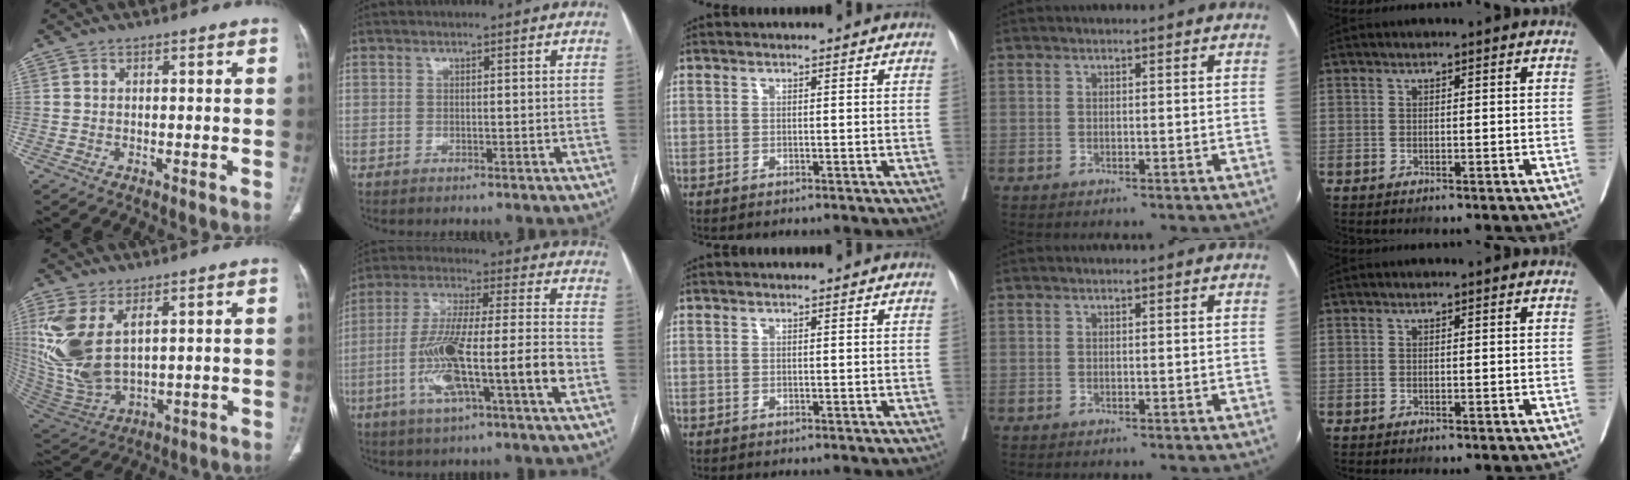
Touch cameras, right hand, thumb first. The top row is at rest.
{"thumb": {"total": 14.8, "force": [4.6, 7.8, 11.7], "torque": [-0.263, -0.015, 0.115]}, "index": {"total": 16.0, "force": [-4.9, 0.9, 15.2], "torque": [-0.284, 0.005, -0.087]}}